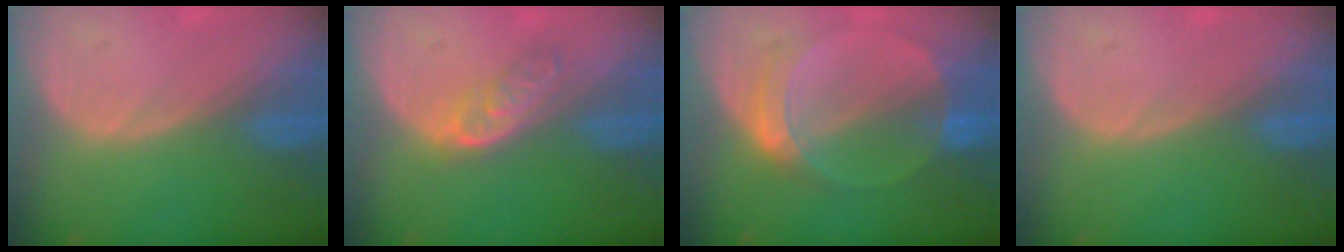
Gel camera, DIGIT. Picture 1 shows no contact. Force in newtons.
{"total": 4.9, "press": 4.2, "slide": 2.4}
{"total": 6.2, "press": 5.7, "slide": 2.6}
{"total": 0.0}